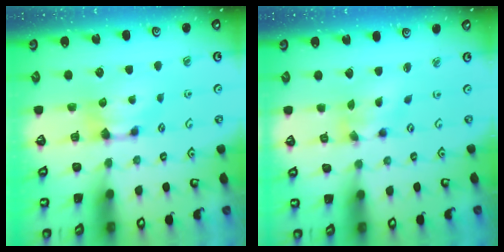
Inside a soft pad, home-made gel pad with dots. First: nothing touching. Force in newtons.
{"total": 1.8, "press": 1.1, "slide": 1.4}